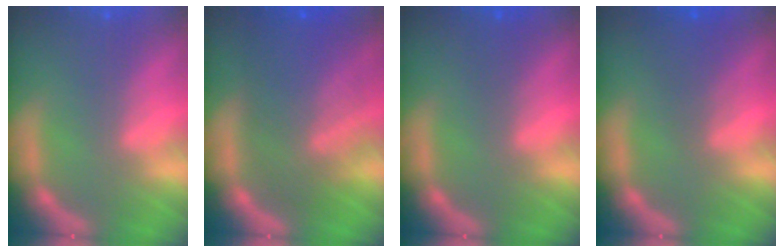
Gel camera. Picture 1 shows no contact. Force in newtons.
{"total": 9.1}
{"total": 0.9}
{"total": 2.4}